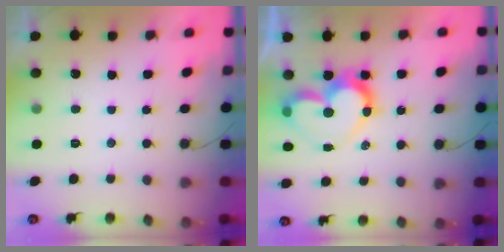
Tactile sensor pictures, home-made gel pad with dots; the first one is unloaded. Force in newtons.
{"total": 15.4, "press": 15.3, "slide": 1.6}